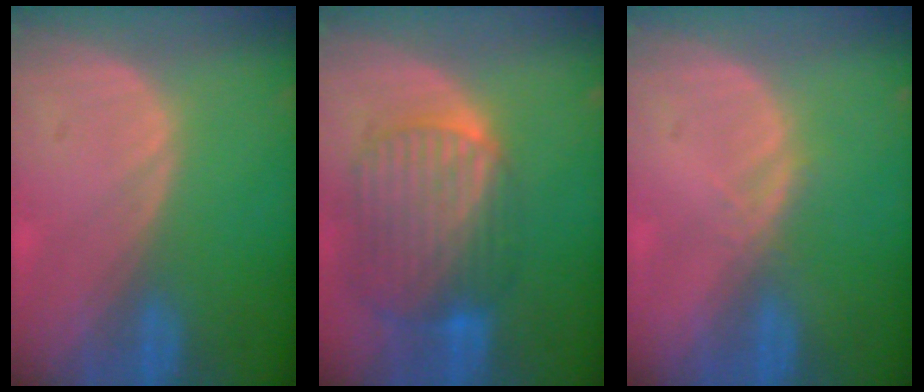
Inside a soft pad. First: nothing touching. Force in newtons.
{"total": 10.3, "press": 8.7, "slide": 5.6}
{"total": 1.5, "press": 1.3, "slide": 0.8}